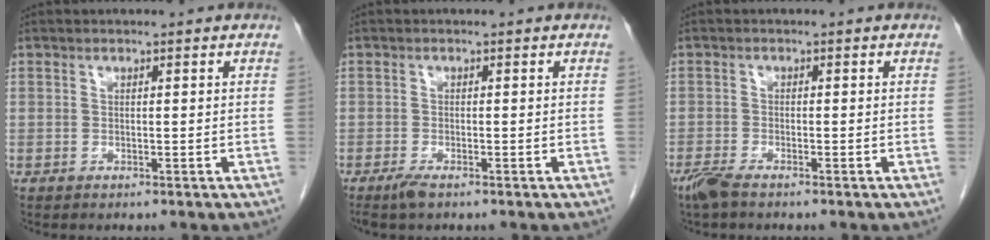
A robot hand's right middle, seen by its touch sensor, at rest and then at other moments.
{"total": 1.8, "force": [-1.3, 0.2, 1.2], "torque": [-0.029, -0.005, -0.025]}
{"total": 2.7, "force": [-2.1, 0.4, 1.6], "torque": [-0.040, -0.007, -0.044]}